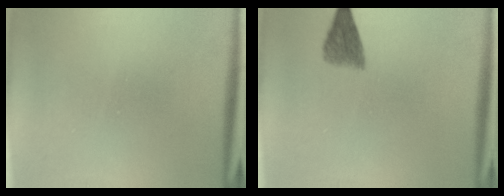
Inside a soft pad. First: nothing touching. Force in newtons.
{"total": 3.9}